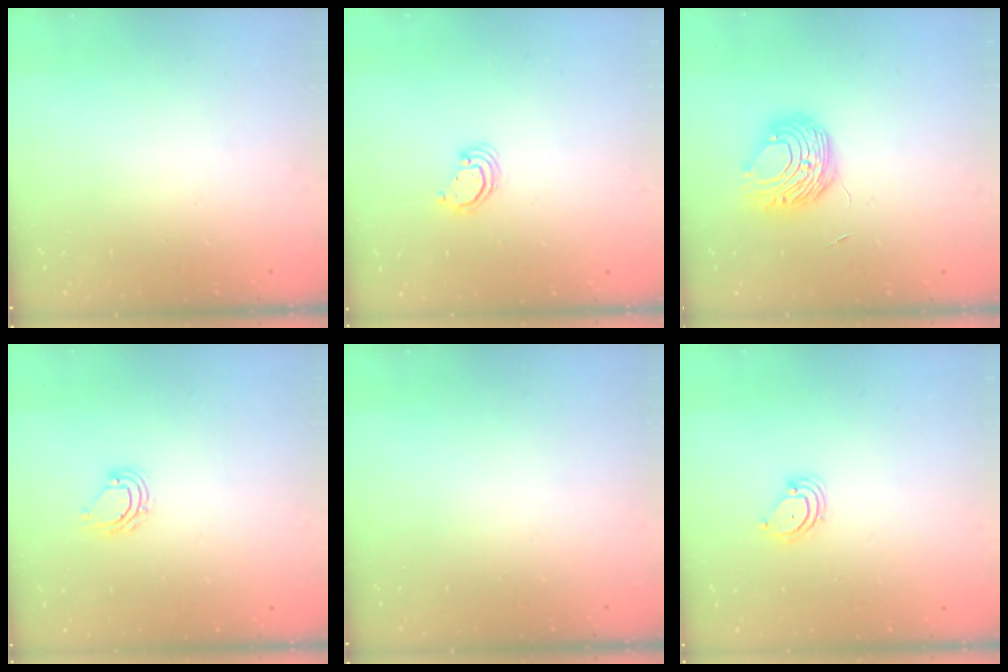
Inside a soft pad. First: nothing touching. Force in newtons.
{"total": 3.6, "press": 3.6, "slide": 0.2}
{"total": 9.1, "press": 9.1, "slide": 0.4}
{"total": 4.0, "press": 4.0, "slide": 0.2}
{"total": 0.0}
{"total": 3.8, "press": 3.8, "slide": 0.2}